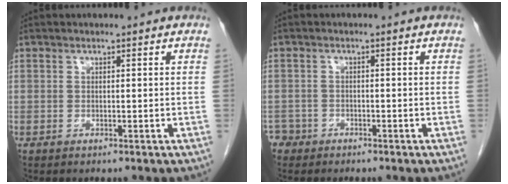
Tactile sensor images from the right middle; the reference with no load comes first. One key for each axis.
{"total": 2.2, "fx": -1.6, "fy": 1.4, "fz": -0.4, "tx": 0.000, "ty": 0.007, "tz": -0.032}